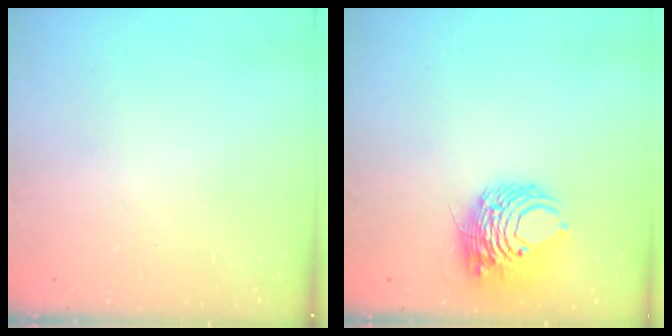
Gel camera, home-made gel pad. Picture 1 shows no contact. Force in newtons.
{"total": 9.4, "press": 9.3, "slide": 1.5}